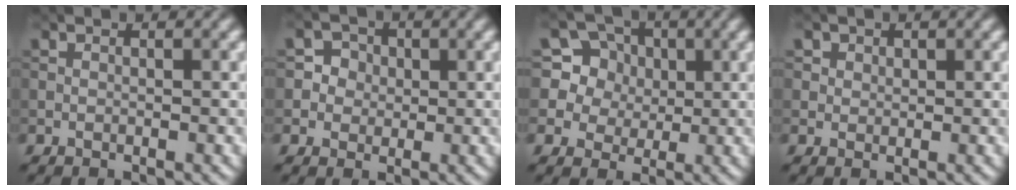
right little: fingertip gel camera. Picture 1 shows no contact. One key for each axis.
{"total": 2.4, "fx": 0.1, "fy": 2.3, "fz": 0.4, "tx": 0.000, "ty": -0.001, "tz": 0.010}
{"total": 9.4, "fx": 4.1, "fy": 7.8, "fz": 3.2, "tx": -0.090, "ty": 0.021, "tz": 0.067}
{"total": 0.7, "fx": 0.3, "fy": 0.6, "fz": -0.2, "tx": 0.003, "ty": -0.006, "tz": 0.019}